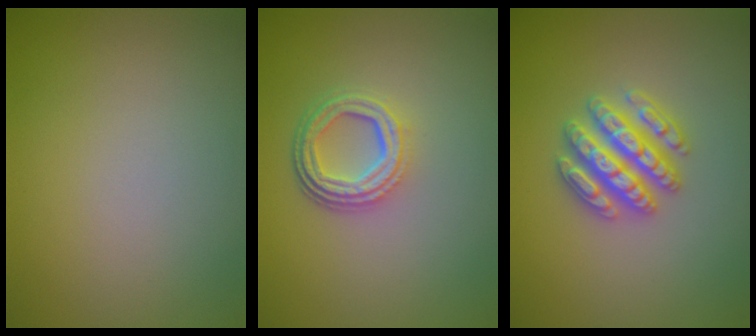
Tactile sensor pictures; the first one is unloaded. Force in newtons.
{"total": 4.2, "press": 3.2, "slide": 2.7}
{"total": 4.7, "press": 4.6, "slide": 0.8}